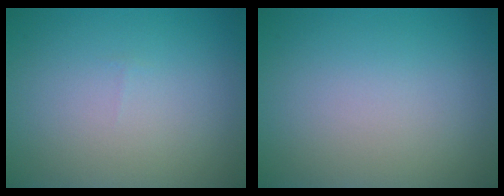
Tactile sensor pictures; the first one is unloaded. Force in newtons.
{"total": 0.0}